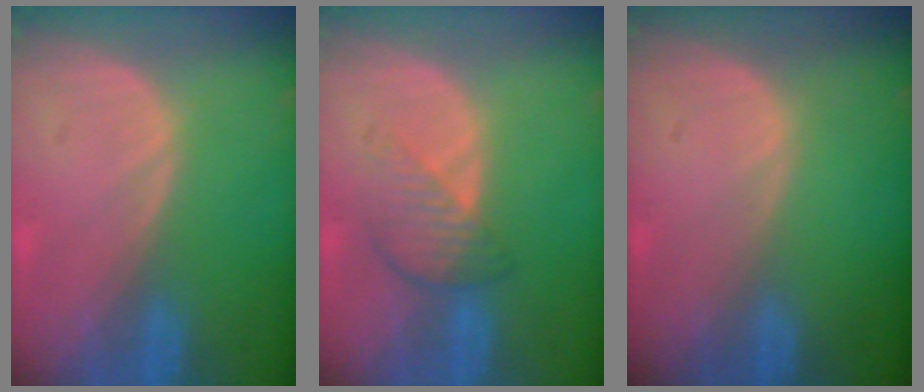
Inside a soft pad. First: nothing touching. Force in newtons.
{"total": 4.3, "press": 3.8, "slide": 1.9}
{"total": 0.0}